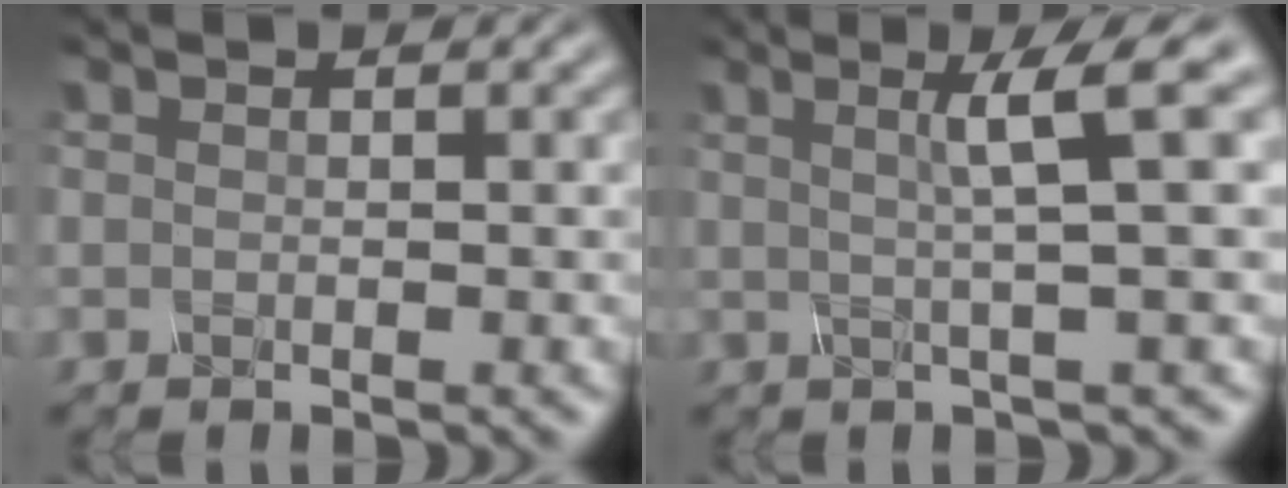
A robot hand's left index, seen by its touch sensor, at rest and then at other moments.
{"total": 5.1, "force": [1.3, 0.5, 4.9], "torque": [-0.073, 0.016, 0.019]}